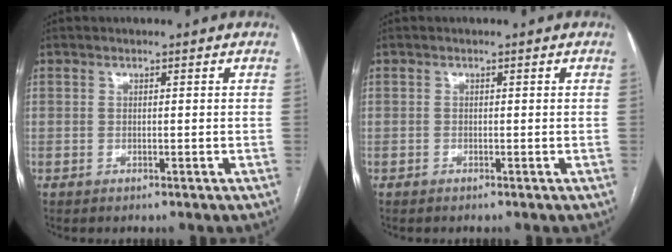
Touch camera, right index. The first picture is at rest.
{"total": 0.0}